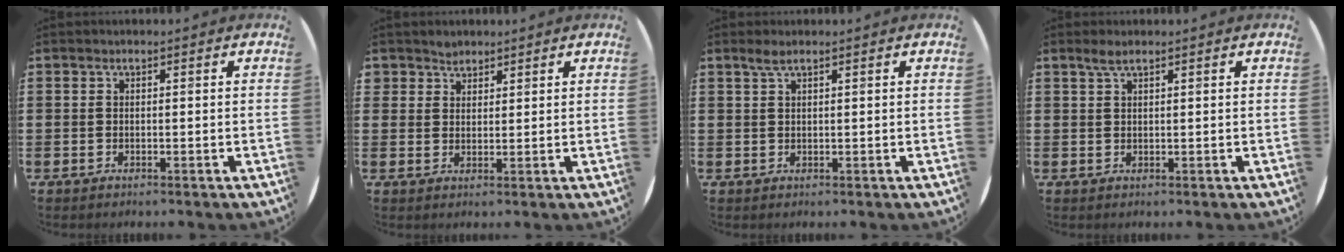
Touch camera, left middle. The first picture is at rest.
{"total": 2.2, "force": [1.9, 1.1, -0.1], "torque": [-0.001, 0.005, 0.038]}
{"total": 1.6, "force": [1.1, 0.2, 1.1], "torque": [-0.023, 0.003, 0.019]}
{"total": 1.7, "force": [1.2, 0.2, 1.1], "torque": [-0.023, 0.003, 0.022]}